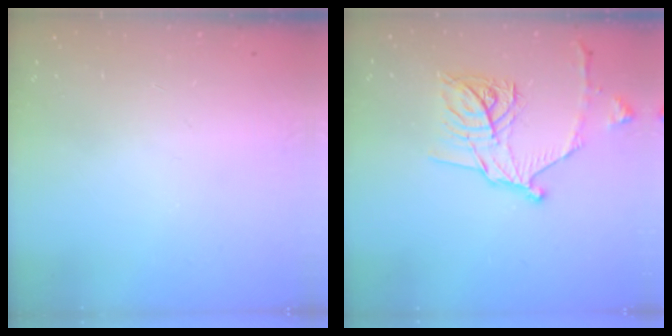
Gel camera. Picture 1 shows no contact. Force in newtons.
{"total": 16.7, "press": 16.6, "slide": 0.6}